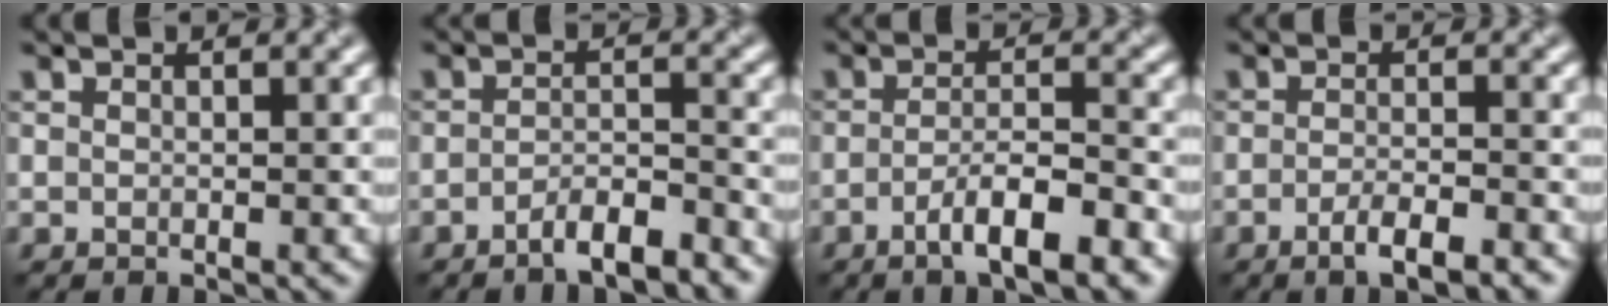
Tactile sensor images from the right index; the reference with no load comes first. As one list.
[{"total": 4.2, "force": [-3.2, 1.0, 2.5], "torque": [-0.040, 0.009, -0.052]}, {"total": 5.6, "force": [-2.9, 1.3, 4.6], "torque": [-0.078, 0.007, -0.051]}, {"total": 3.5, "force": [-2.2, 0.8, 2.6], "torque": [-0.043, 0.001, -0.039]}]